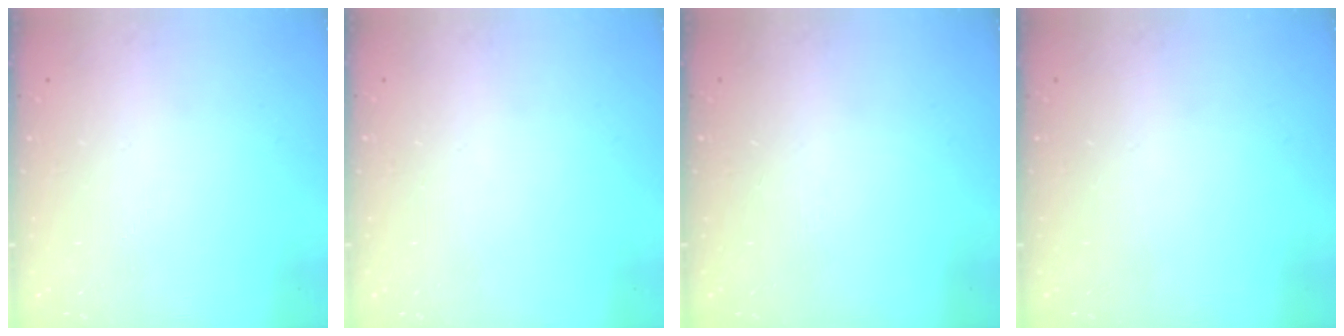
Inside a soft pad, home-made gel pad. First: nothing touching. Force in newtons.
{"total": 0.0}
{"total": 0.0}
{"total": 0.0}